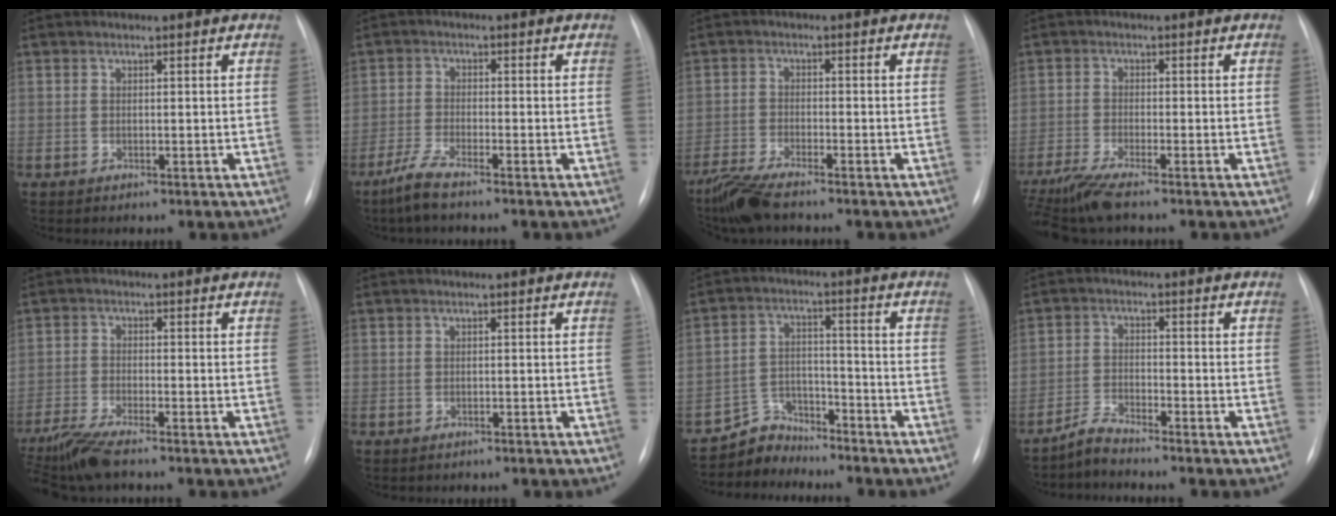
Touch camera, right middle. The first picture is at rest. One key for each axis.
{"total": 3.9, "fx": -3.1, "fy": 0.1, "fz": 2.3, "tx": -0.061, "ty": -0.009, "tz": -0.069}
{"total": 6.5, "fx": -5.5, "fy": 0.6, "fz": 3.5, "tx": -0.073, "ty": -0.022, "tz": -0.104}
{"total": 6.9, "fx": -5.6, "fy": -0.1, "fz": 4.1, "tx": -0.080, "ty": -0.020, "tz": -0.101}
{"total": 7.3, "fx": -6.1, "fy": 0.3, "fz": 4.1, "tx": -0.084, "ty": -0.021, "tz": -0.111}
{"total": 0.7, "fx": -0.5, "fy": 0.4, "fz": 0.0, "tx": -0.009, "ty": 0.000, "tz": -0.006}
{"total": 5.8, "fx": -5.3, "fy": 2.0, "fz": -1.3, "tx": 0.029, "ty": 0.017, "tz": -0.099}
{"total": 3.1, "fx": -3.1, "fy": -0.1, "fz": 0.4, "tx": -0.013, "ty": -0.014, "tz": -0.064}